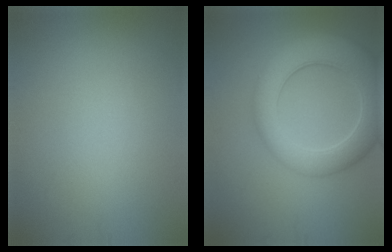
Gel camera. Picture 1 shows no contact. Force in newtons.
{"total": 7.6, "press": 7.5, "slide": 0.4}